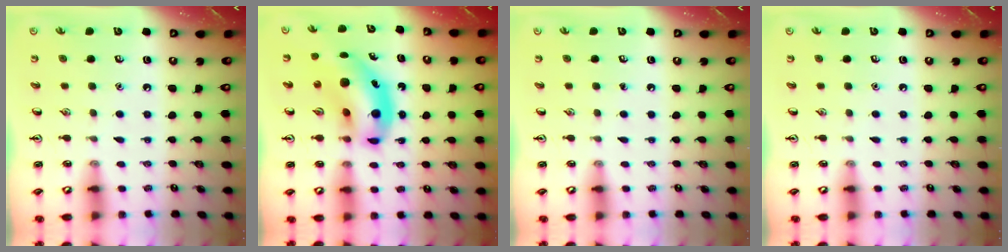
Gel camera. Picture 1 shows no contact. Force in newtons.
{"total": 12.8, "press": 12.2, "slide": 3.9}
{"total": 0.0}
{"total": 0.0}